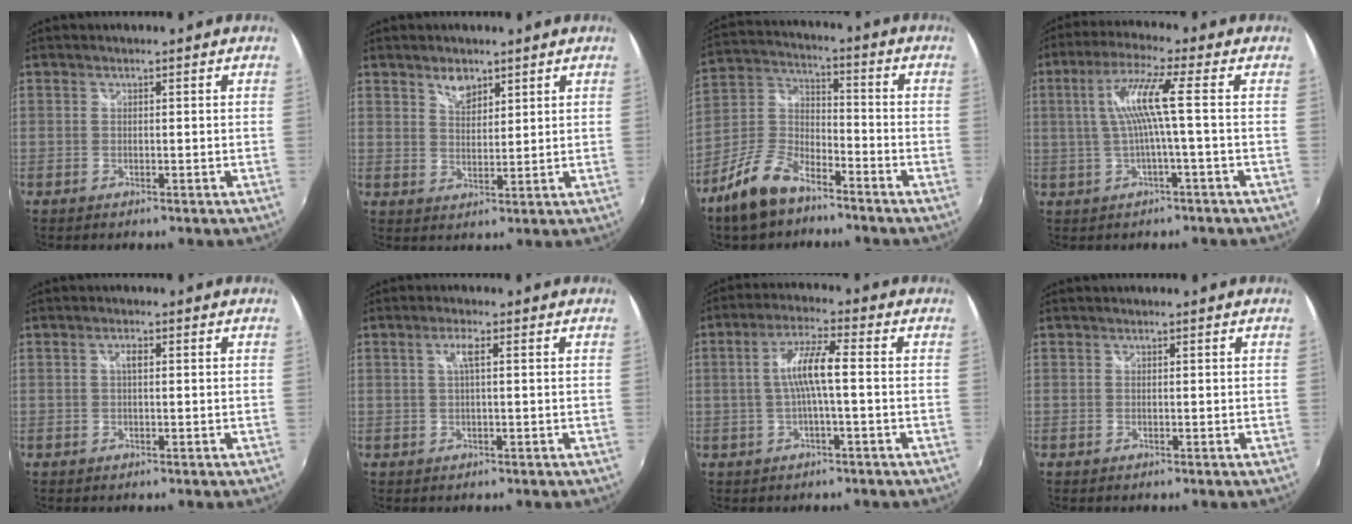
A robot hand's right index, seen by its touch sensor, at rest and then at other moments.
{"total": 4.1, "force": [2.9, 2.1, 1.9], "torque": [-0.024, 0.004, 0.051]}
{"total": 11.9, "force": [-8.2, 5.3, 6.9], "torque": [-0.161, 0.006, -0.157]}
{"total": 7.9, "force": [0.0, -0.9, 7.9], "torque": [-0.155, 0.004, 0.007]}
{"total": 1.4, "force": [0.2, 0.5, 1.3], "torque": [-0.024, 0.004, 0.000]}
{"total": 2.4, "force": [0.5, 0.1, 2.3], "torque": [-0.044, 0.003, 0.006]}
{"total": 6.6, "force": [-0.6, 0.4, 6.5], "torque": [-0.135, 0.009, -0.009]}
{"total": 0.0}